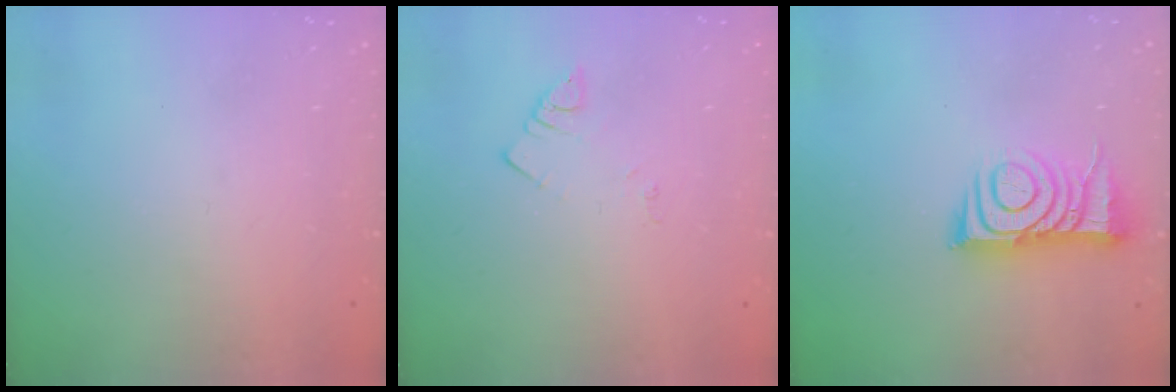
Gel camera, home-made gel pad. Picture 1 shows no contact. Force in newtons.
{"total": 1.7, "press": 1.6, "slide": 0.3}
{"total": 9.9, "press": 9.8, "slide": 1.1}